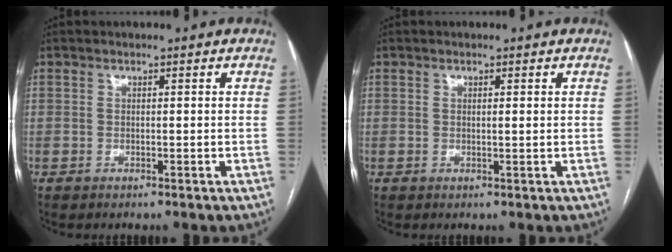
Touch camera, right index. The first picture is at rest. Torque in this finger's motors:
{"motor_torque": [-0.18, 0.15, -0.04, -0.01]}